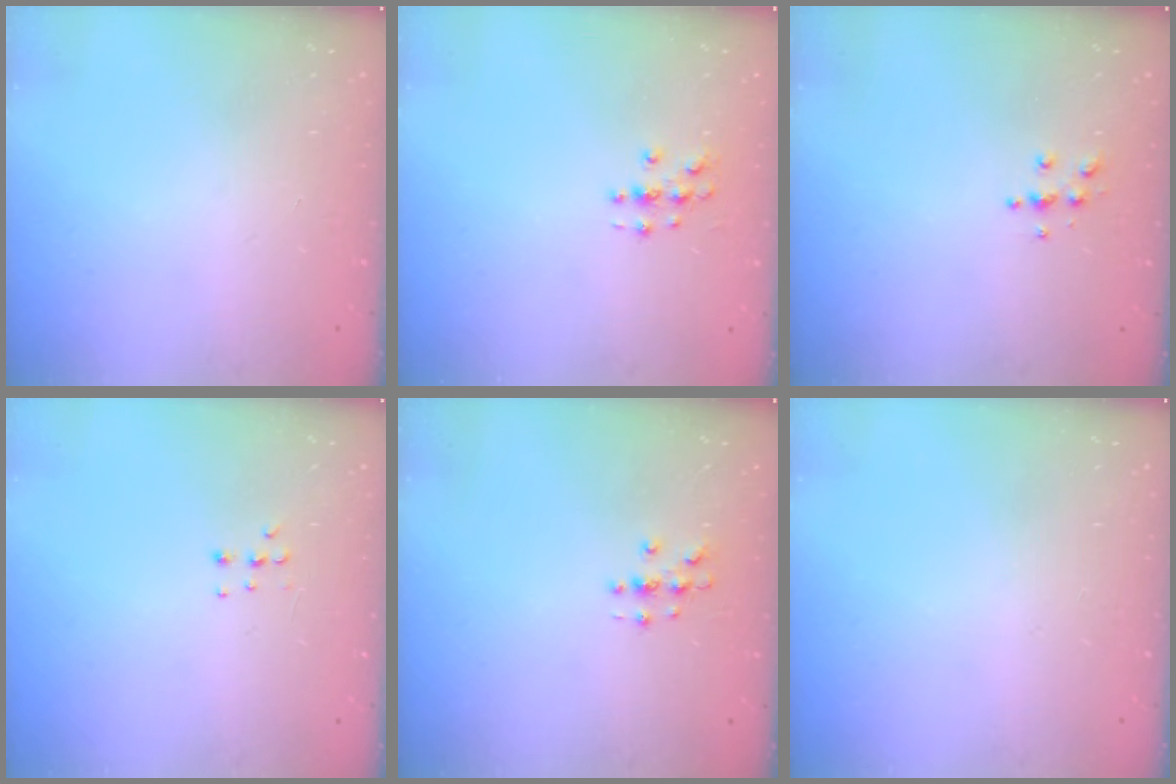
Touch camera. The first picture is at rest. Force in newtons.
{"total": 2.8, "press": 2.8, "slide": 0.3}
{"total": 4.9, "press": 4.9, "slide": 0.5}
{"total": 5.7, "press": 5.6, "slide": 1.0}
{"total": 2.9, "press": 2.9, "slide": 0.3}
{"total": 0.0}